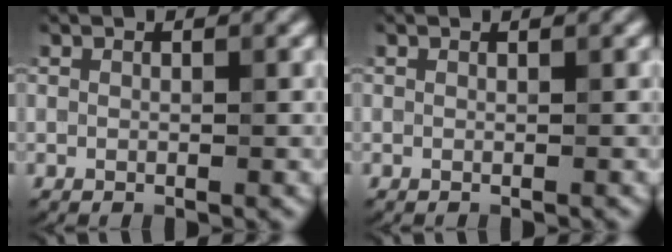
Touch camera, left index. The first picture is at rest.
{"total": 0.0}